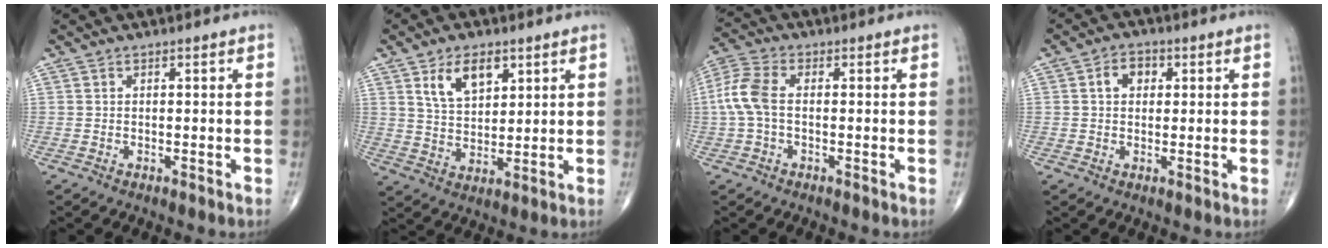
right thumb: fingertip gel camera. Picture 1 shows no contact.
{"total": 8.5, "force": [4.2, 4.8, 5.6], "torque": [-0.079, -0.022, 0.081]}
{"total": 7.5, "force": [-0.1, 4.3, 6.1], "torque": [-0.153, 0.022, -0.008]}
{"total": 4.2, "force": [1.0, 3.1, 2.6], "torque": [-0.032, 0.010, 0.012]}